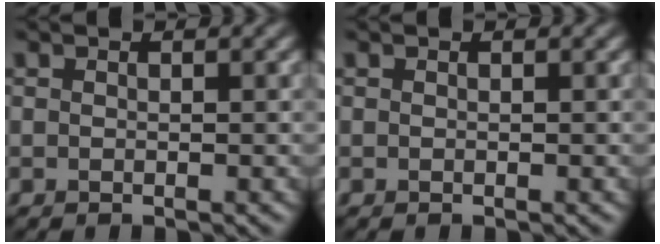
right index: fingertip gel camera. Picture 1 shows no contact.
{"total": 0.0}